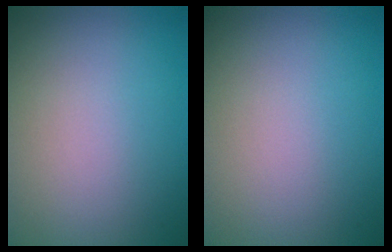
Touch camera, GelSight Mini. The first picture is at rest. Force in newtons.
{"total": 0.0}